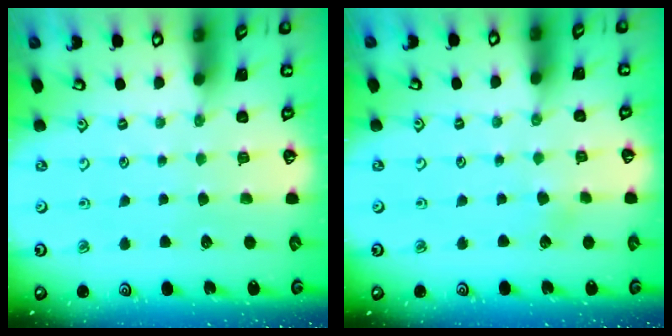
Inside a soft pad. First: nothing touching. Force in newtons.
{"total": 1.4, "press": 1.4, "slide": 0.1}